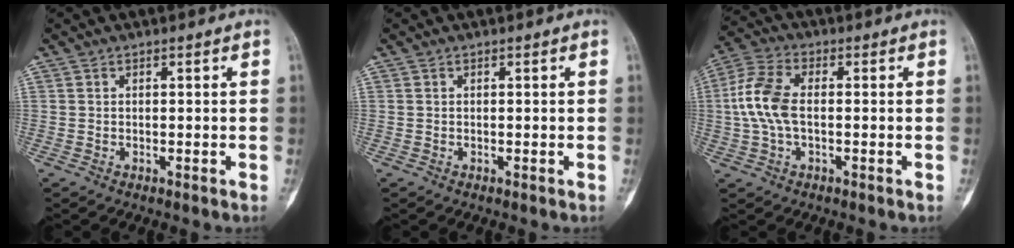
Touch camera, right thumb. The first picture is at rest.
{"total": 0.0}
{"total": 9.4, "force": [0.0, 5.1, 7.9], "torque": [-0.183, 0.022, -0.005]}